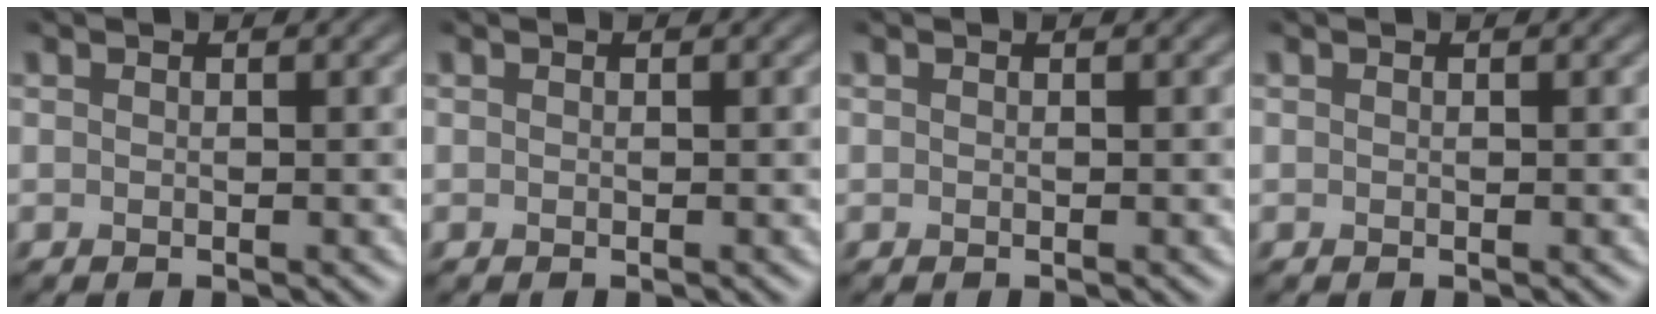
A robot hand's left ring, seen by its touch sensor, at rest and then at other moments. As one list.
[{"total": 0.0}, {"total": 0.0}, {"total": 0.0}]